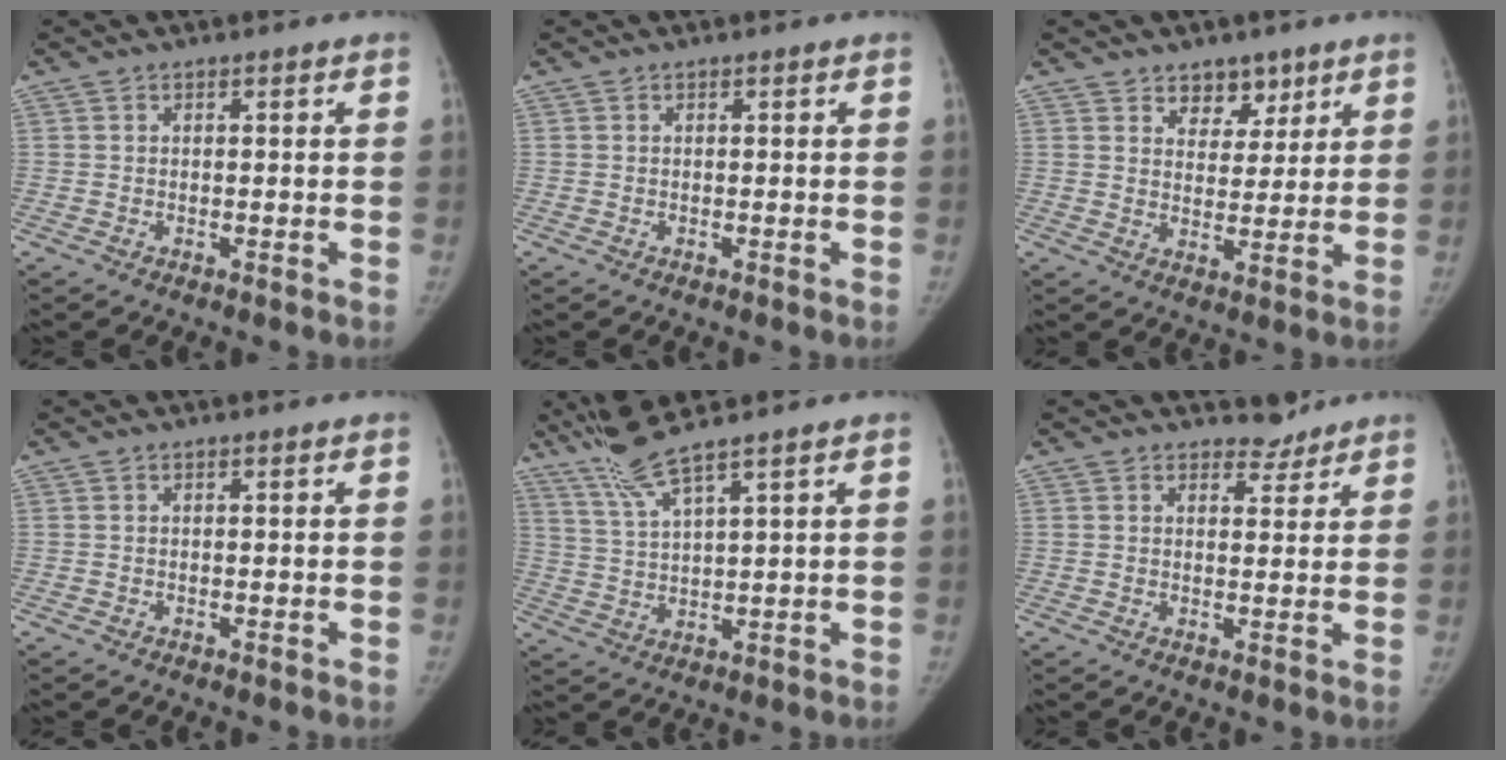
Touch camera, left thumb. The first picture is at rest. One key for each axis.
{"total": 0.0}
{"total": 5.9, "fx": 4.1, "fy": 3.9, "fz": 1.9, "tx": 0.007, "ty": -0.025, "tz": 0.065}
{"total": 0.0}
{"total": 7.3, "fx": 5.8, "fy": -0.6, "fz": 4.4, "tx": -0.095, "ty": -0.025, "tz": 0.126}
{"total": 2.8, "fx": 2.5, "fy": 1.3, "fz": -0.2, "tx": 0.027, "ty": -0.018, "tz": 0.030}